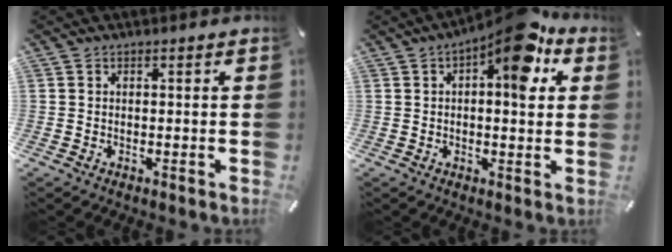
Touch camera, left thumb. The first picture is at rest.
{"total": 12.9, "force": [5.9, 5.1, 10.3], "torque": [-0.120, -0.041, 0.090]}